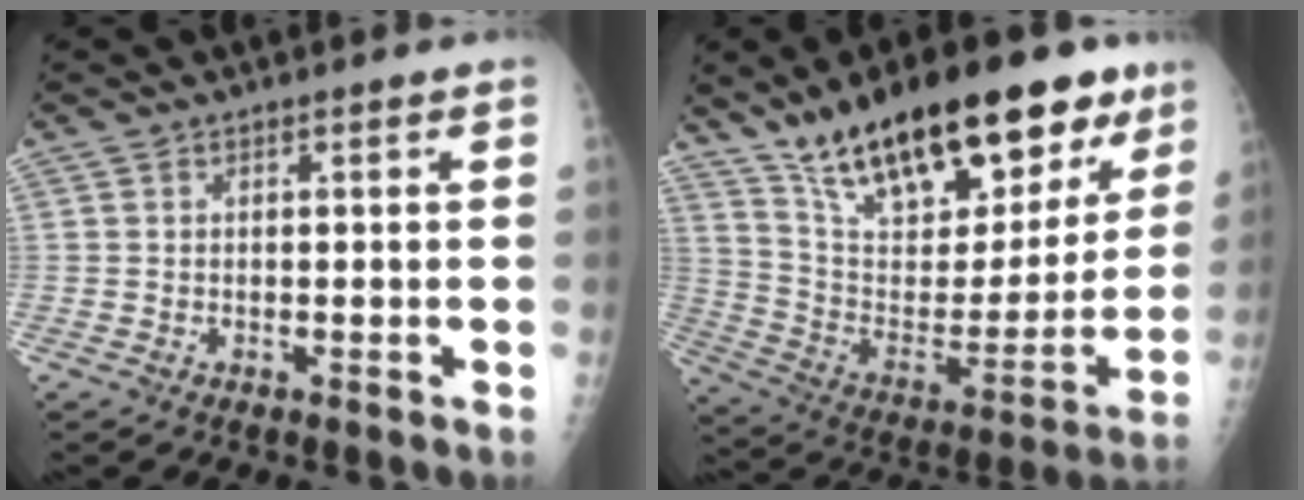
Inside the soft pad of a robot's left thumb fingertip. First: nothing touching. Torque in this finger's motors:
{"motor_torque": [1.71, 1.71, 1.61, -1.16, 0.18]}